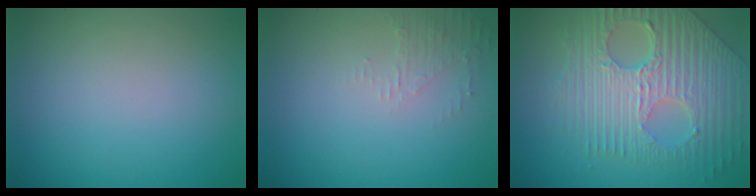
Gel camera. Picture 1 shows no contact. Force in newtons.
{"total": 1.6, "press": 1.5, "slide": 0.4}
{"total": 9.4, "press": 6.4, "slide": 7.0}